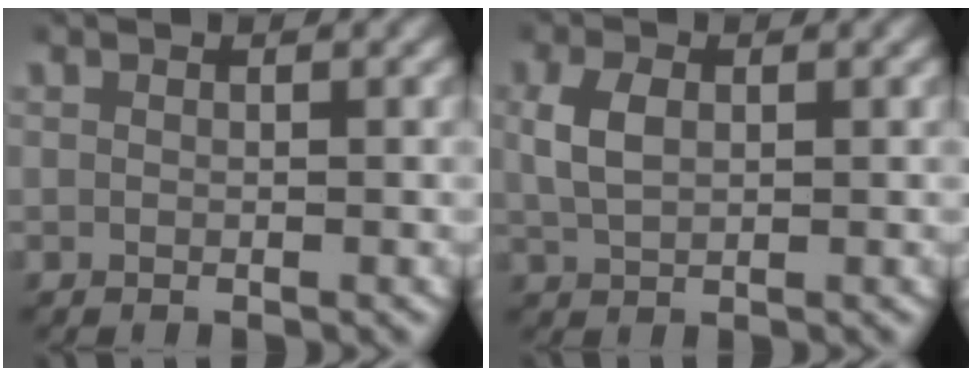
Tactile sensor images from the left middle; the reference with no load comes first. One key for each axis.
{"total": 2.7, "fx": 0.5, "fy": 1.7, "fz": 2.0, "tx": -0.049, "ty": 0.001, "tz": 0.014}